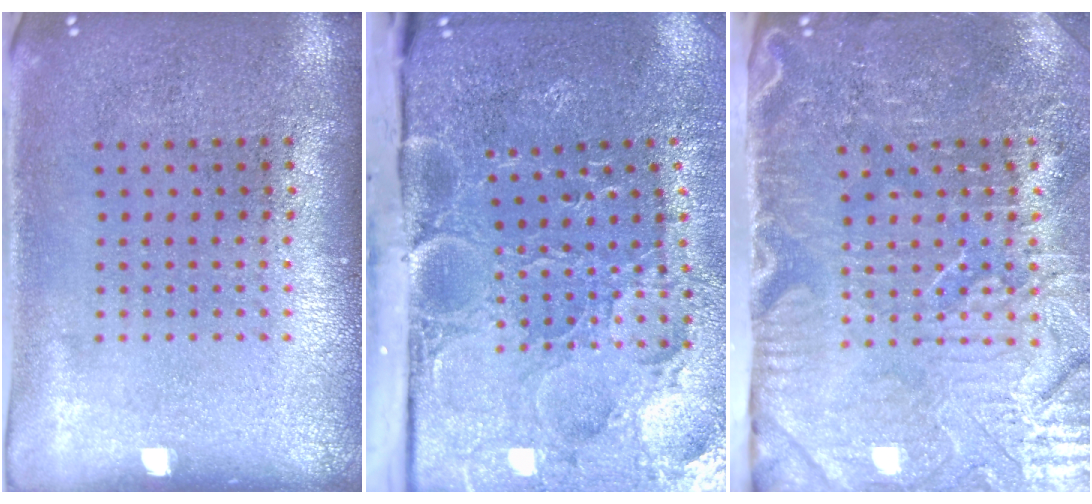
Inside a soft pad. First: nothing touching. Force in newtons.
{"total": 4.4, "press": 3.8, "slide": 2.1}
{"total": 5.1, "press": 4.5, "slide": 2.5}